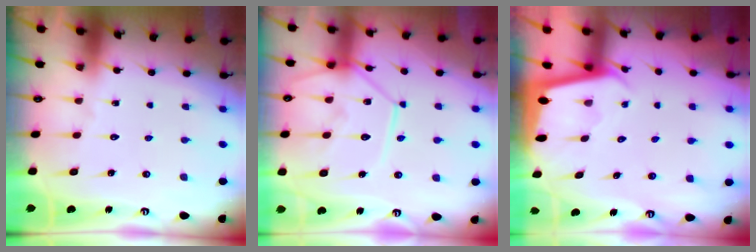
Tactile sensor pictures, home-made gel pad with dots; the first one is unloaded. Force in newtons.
{"total": 12.9, "press": 12.9, "slide": 1.2}
{"total": 1.9, "press": 1.9, "slide": 0.1}